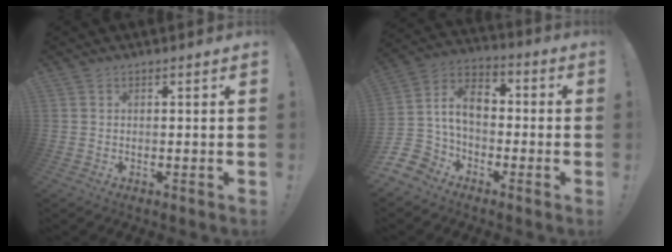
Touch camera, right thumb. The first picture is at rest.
{"total": 10.8, "force": [-0.1, 8.5, 6.6], "torque": [-0.125, 0.011, 0.006]}